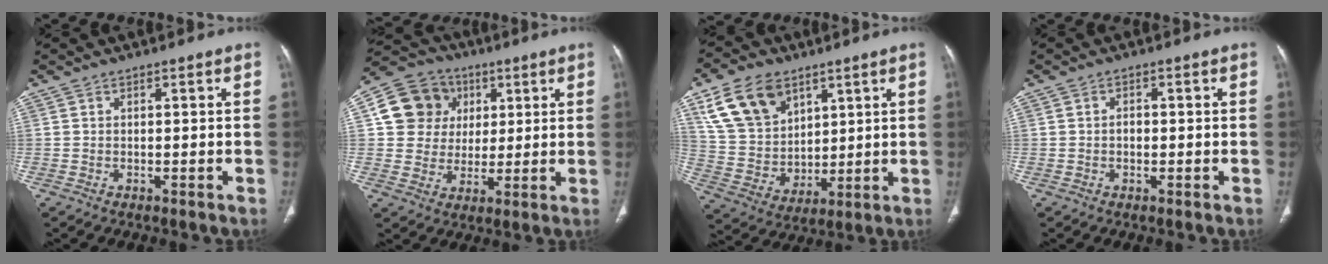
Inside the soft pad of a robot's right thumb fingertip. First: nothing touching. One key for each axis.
{"total": 13.0, "fx": 3.6, "fy": 11.8, "fz": 4.2, "tx": -0.052, "ty": 0.009, "tz": 0.059}
{"total": 15.6, "fx": 8.1, "fy": 10.8, "fz": 7.8, "tx": -0.116, "ty": -0.030, "tz": 0.167}
{"total": 1.6, "fx": -0.1, "fy": 1.0, "fz": 1.2, "tx": -0.019, "ty": 0.004, "tz": -0.004}